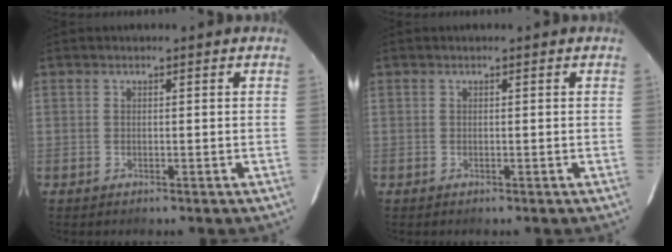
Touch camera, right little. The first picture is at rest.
{"total": 0.0}